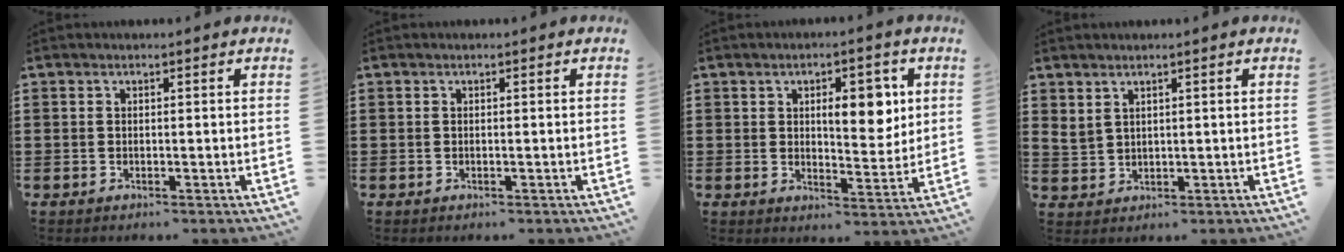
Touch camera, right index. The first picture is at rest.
{"total": 0.0}
{"total": 7.1, "force": [2.0, 3.2, 6.0], "torque": [-0.085, -0.004, 0.024]}
{"total": 2.0, "force": [1.7, 1.1, 0.5], "torque": [-0.017, 0.004, 0.033]}